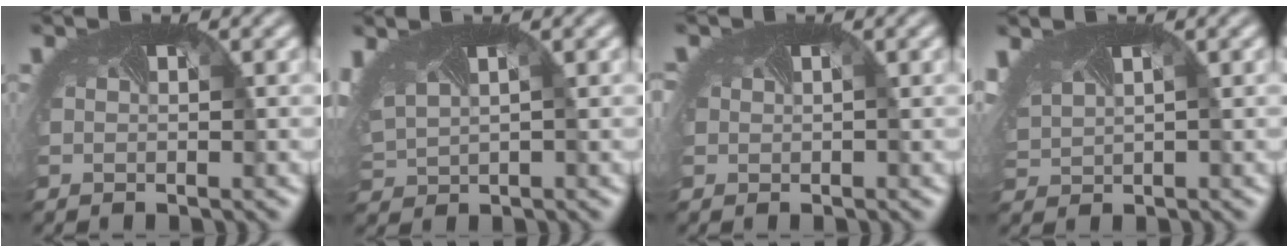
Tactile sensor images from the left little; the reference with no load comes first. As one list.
[{"total": 5.9, "force": [2.2, 3.4, 4.3], "torque": [-0.125, 0.020, 0.054]}, {"total": 2.0, "force": [0.4, 1.4, 1.3], "torque": [-0.033, 0.003, 0.009]}, {"total": 5.3, "force": [2.3, 3.0, 3.8], "torque": [-0.109, 0.018, 0.050]}]